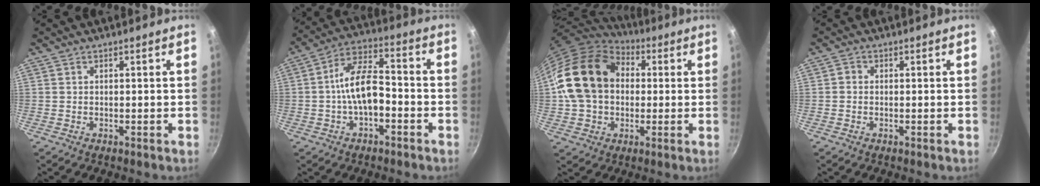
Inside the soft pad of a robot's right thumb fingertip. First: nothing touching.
{"total": 10.6, "force": [-2.7, 5.7, 8.5], "torque": [-0.129, 0.050, -0.053]}
{"total": 18.8, "force": [2.3, 14.4, 11.9], "torque": [-0.197, 0.033, 0.034]}
{"total": 0.9, "force": [-0.3, 0.8, 0.4], "torque": [-0.004, 0.004, -0.009]}